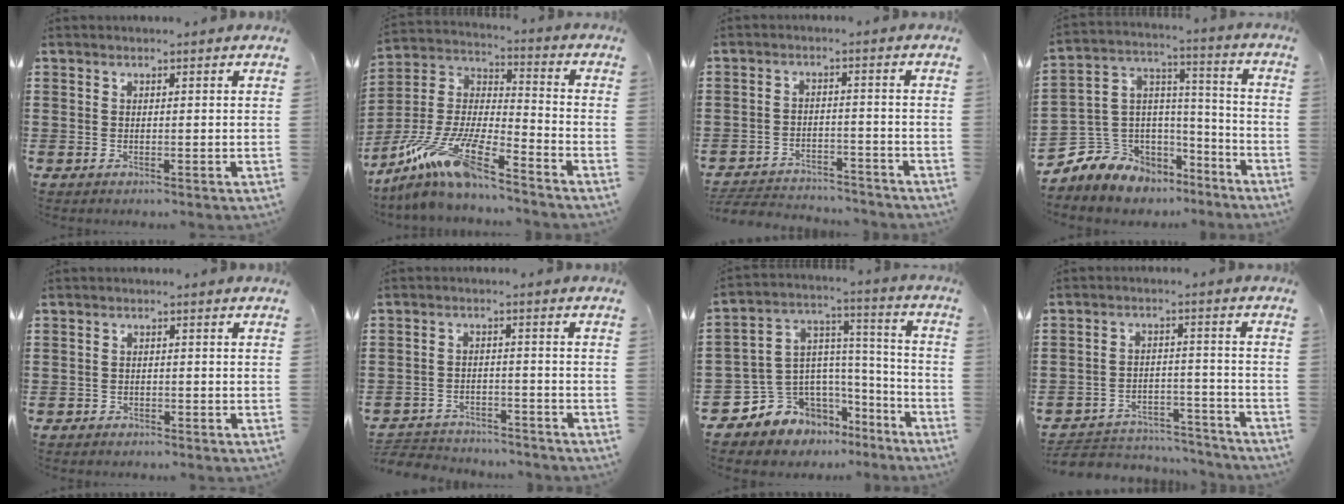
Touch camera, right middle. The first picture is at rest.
{"total": 13.1, "force": [-10.1, 1.4, 8.3], "torque": [-0.182, 0.005, -0.200]}
{"total": 3.7, "force": [-3.7, 0.5, 0.4], "torque": [-0.016, 0.003, -0.081]}
{"total": 7.3, "force": [-5.1, 5.1, -0.8], "torque": [-0.024, -0.015, -0.097]}
{"total": 0.9, "force": [-0.7, 0.5, 0.0], "torque": [-0.003, 0.002, -0.018]}
{"total": 3.1, "force": [-3.1, 0.7, 0.0], "torque": [-0.007, 0.003, -0.068]}
{"total": 7.5, "force": [-5.0, 5.6, -0.6], "torque": [-0.028, -0.016, -0.093]}
{"total": 4.9, "force": [-4.7, 1.0, 0.6], "torque": [-0.017, 0.008, -0.099]}